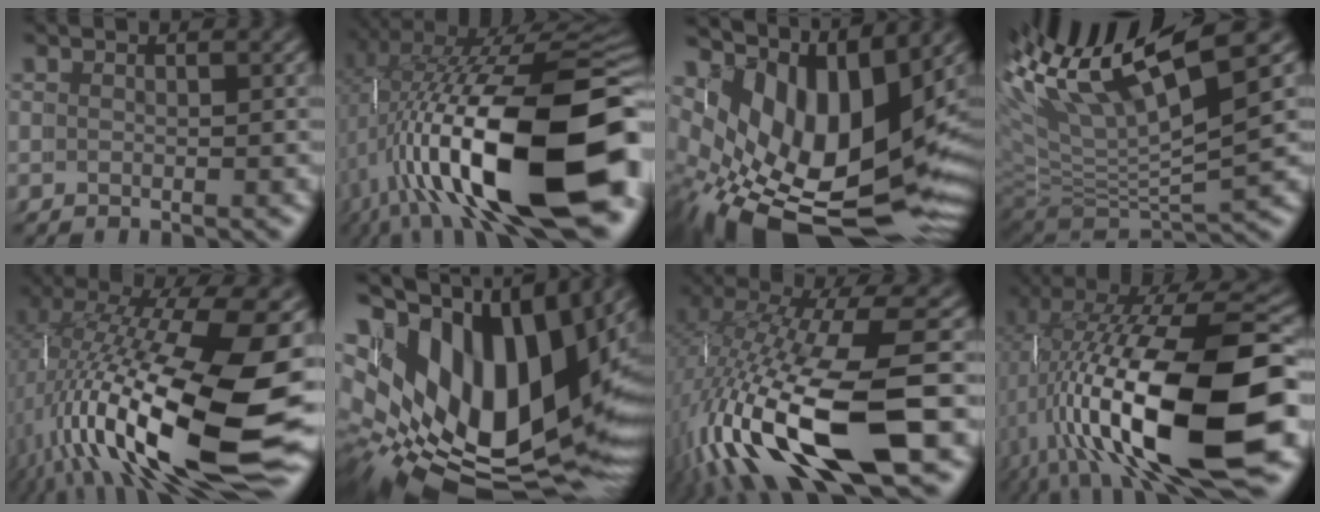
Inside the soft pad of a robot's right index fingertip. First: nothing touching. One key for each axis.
{"total": 19.8, "fx": -2.1, "fy": 7.9, "fz": 18.0, "tx": -0.297, "ty": -0.020, "tz": -0.012}
{"total": 16.1, "fx": -4.4, "fy": 9.4, "fz": 12.3, "tx": -0.243, "ty": -0.079, "tz": -0.032}
{"total": 14.0, "fx": 3.9, "fy": 8.7, "fz": 10.3, "tx": -0.214, "ty": -0.017, "tz": 0.067}
{"total": 17.3, "fx": -2.4, "fy": 7.3, "fz": 15.5, "tx": -0.280, "ty": -0.034, "tz": -0.013}
{"total": 19.8, "fx": 0.6, "fy": 12.7, "fz": 15.2, "tx": -0.276, "ty": -0.045, "tz": 0.032}
{"total": 11.9, "fx": -2.6, "fy": 4.8, "fz": 10.5, "tx": -0.224, "ty": -0.039, "tz": -0.022}
{"total": 17.4, "fx": -0.7, "fy": 7.2, "fz": 15.8, "tx": -0.279, "ty": -0.017, "tz": 0.008}